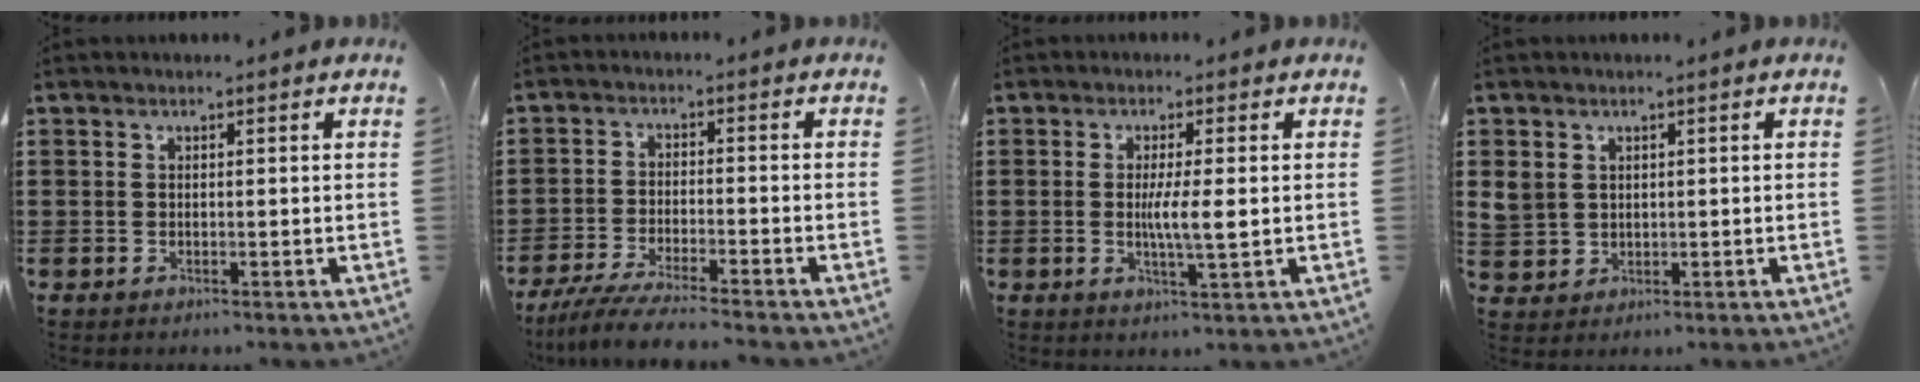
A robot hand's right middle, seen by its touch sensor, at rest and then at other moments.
{"total": 5.2, "force": [-4.7, -0.2, 2.2], "torque": [-0.056, -0.019, -0.094]}
{"total": 4.2, "force": [0.0, 0.4, 4.2], "torque": [-0.077, -0.004, -0.002]}
{"total": 3.0, "force": [1.2, 2.7, 0.5], "torque": [-0.025, 0.010, 0.023]}